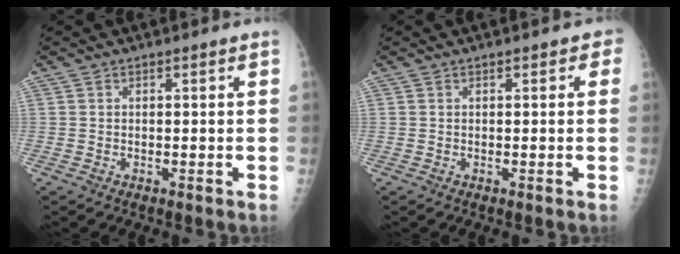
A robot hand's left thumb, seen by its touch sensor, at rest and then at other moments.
{"total": 1.3, "force": [0.5, 0.8, 0.9], "torque": [0.005, 0.003, 0.001]}